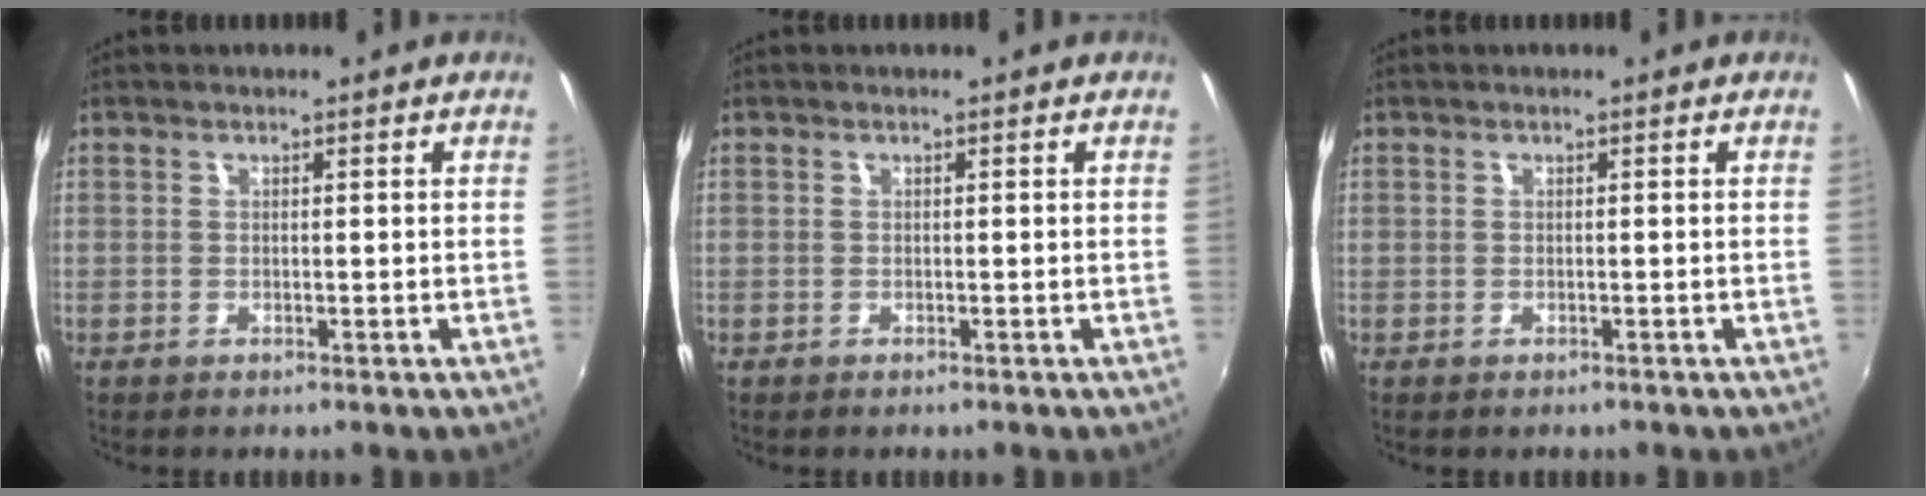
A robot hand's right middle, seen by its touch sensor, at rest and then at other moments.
{"total": 0.0}
{"total": 0.6, "force": [-0.3, 0.5, 0.0], "torque": [0.000, -0.003, -0.005]}